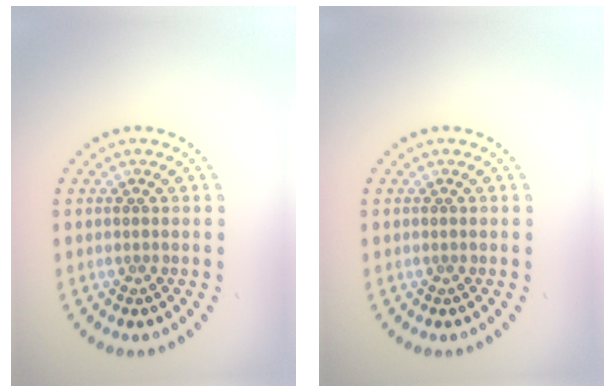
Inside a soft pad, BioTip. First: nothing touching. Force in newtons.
{"total": 0.0}